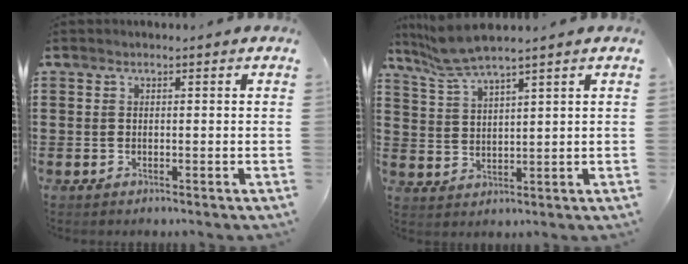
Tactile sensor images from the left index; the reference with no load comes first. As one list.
[{"total": 5.4, "force": [4.6, 0.2, 2.9], "torque": [-0.070, -0.011, 0.084]}]